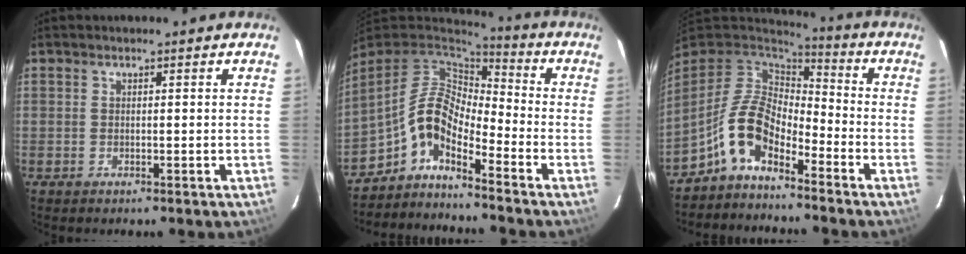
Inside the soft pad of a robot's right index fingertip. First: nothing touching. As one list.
[{"total": 8.2, "force": [-5.0, 3.1, 5.8], "torque": [-0.112, 0.023, -0.111]}, {"total": 10.3, "force": [-5.9, 5.0, 6.9], "torque": [-0.143, 0.017, -0.121]}]